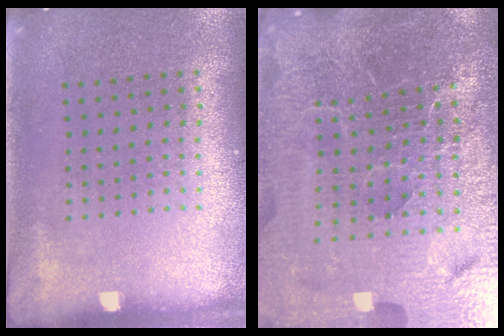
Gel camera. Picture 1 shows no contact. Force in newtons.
{"total": 7.1, "press": 6.1, "slide": 3.6}